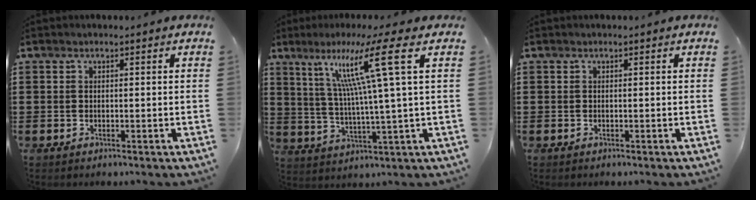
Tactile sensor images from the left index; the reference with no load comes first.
{"total": 12.3, "force": [5.4, -1.2, 11.0], "torque": [-0.217, -0.003, 0.075]}
{"total": 0.0}